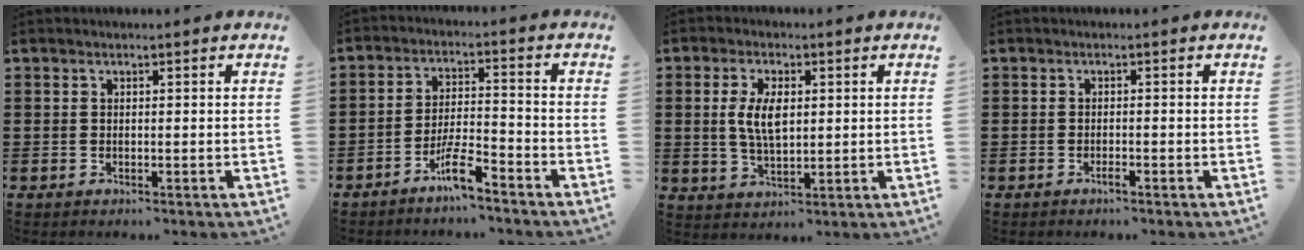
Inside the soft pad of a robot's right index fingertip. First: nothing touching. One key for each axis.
{"total": 5.9, "fx": -4.3, "fy": 0.9, "fz": 3.9, "tx": -0.086, "ty": -0.001, "tz": -0.084}
{"total": 6.0, "fx": 0.8, "fy": 2.9, "fz": 5.2, "tx": -0.113, "ty": 0.008, "tz": 0.010}
{"total": 1.1, "fx": -0.8, "fy": 0.1, "fz": 0.7, "tx": -0.015, "ty": -0.004, "tz": -0.013}